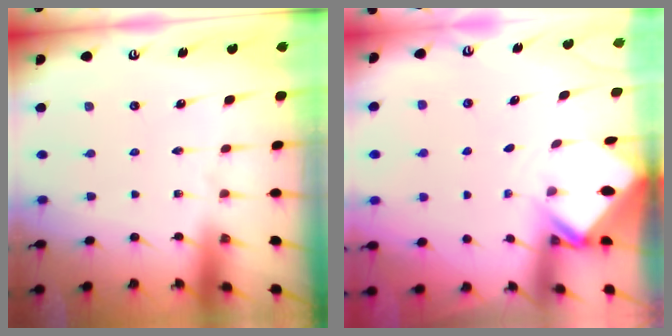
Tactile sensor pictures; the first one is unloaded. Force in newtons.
{"total": 2.7, "press": 2.7, "slide": 0.2}